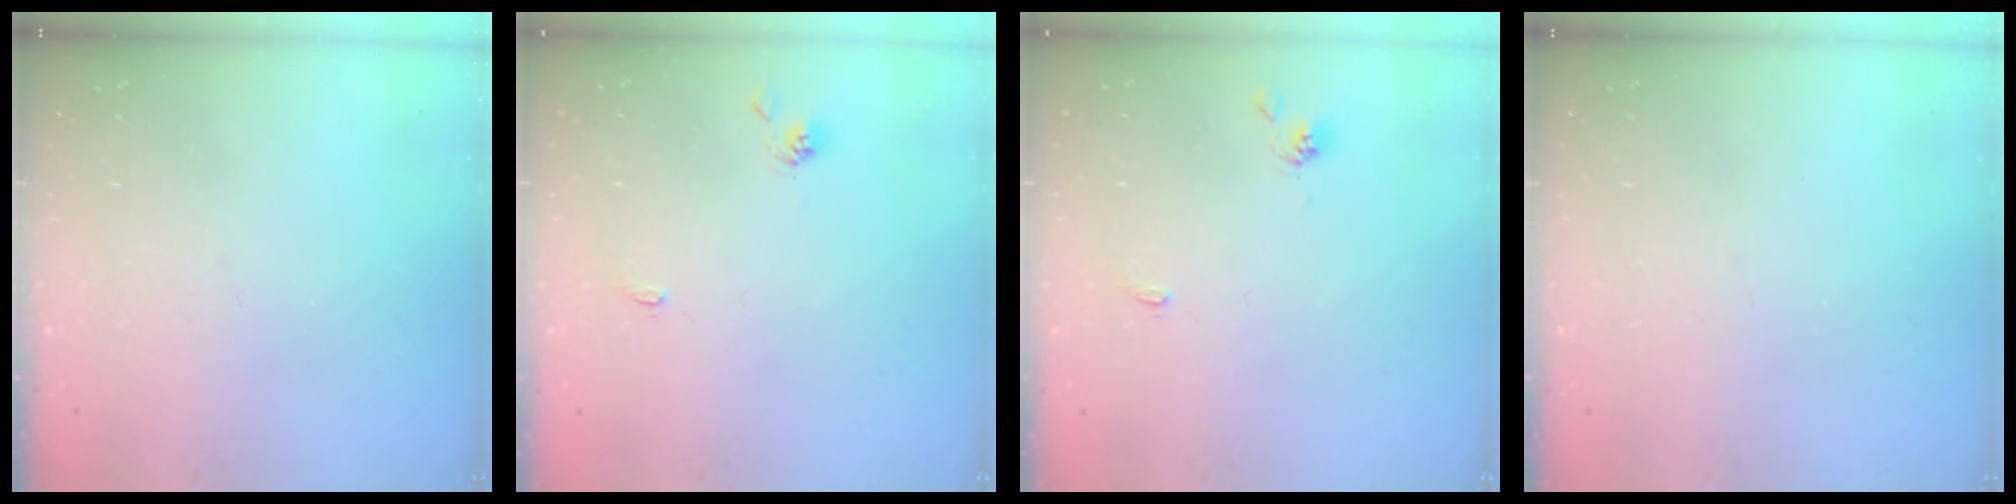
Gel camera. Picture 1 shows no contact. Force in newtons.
{"total": 1.1, "press": 1.1, "slide": 0.4}
{"total": 1.1, "press": 1.1, "slide": 0.4}
{"total": 0.0}